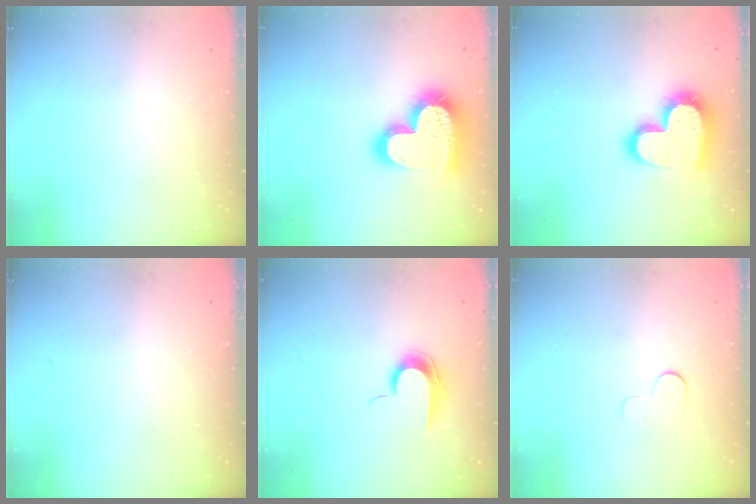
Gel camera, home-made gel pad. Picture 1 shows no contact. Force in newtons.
{"total": 22.6, "press": 22.5, "slide": 1.8}
{"total": 21.8, "press": 21.7, "slide": 1.6}
{"total": 0.0}
{"total": 8.8, "press": 8.8, "slide": 0.8}
{"total": 5.3, "press": 5.3, "slide": 0.4}